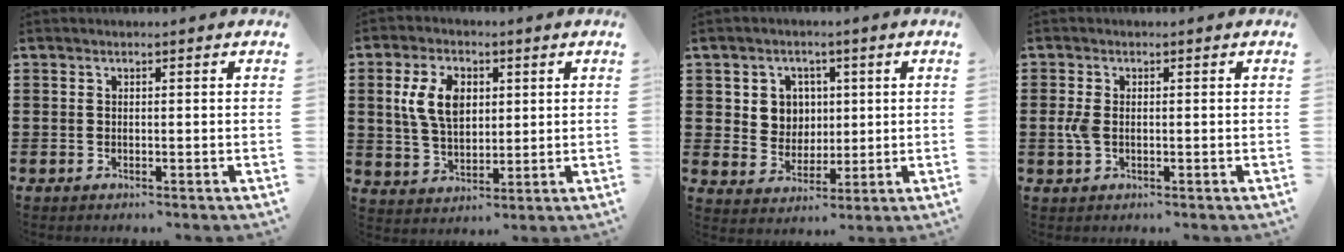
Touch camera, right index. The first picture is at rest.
{"total": 8.1, "force": [1.9, 5.1, 5.9], "torque": [-0.134, 0.010, 0.029]}
{"total": 5.2, "force": [1.6, 4.9, 1.0], "torque": [-0.037, 0.011, 0.025]}
{"total": 2.9, "force": [-0.2, 1.8, 2.3], "torque": [-0.069, -0.002, -0.011]}